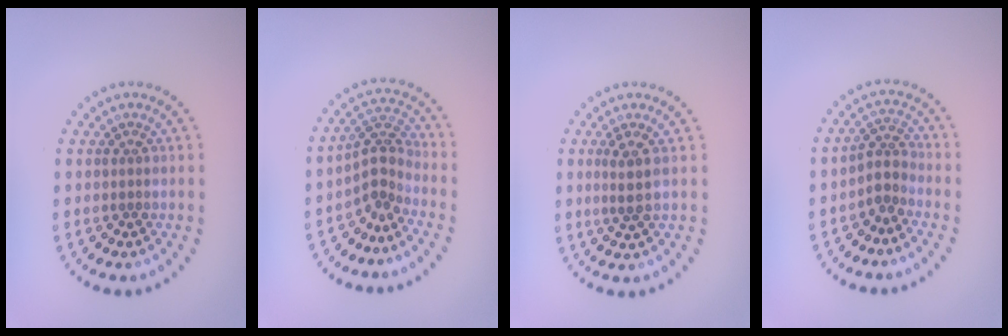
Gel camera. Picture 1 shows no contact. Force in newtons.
{"total": 2.7, "press": 1.9, "slide": 1.9}
{"total": 2.0, "press": 1.4, "slide": 1.4}
{"total": 2.2, "press": 1.5, "slide": 1.6}